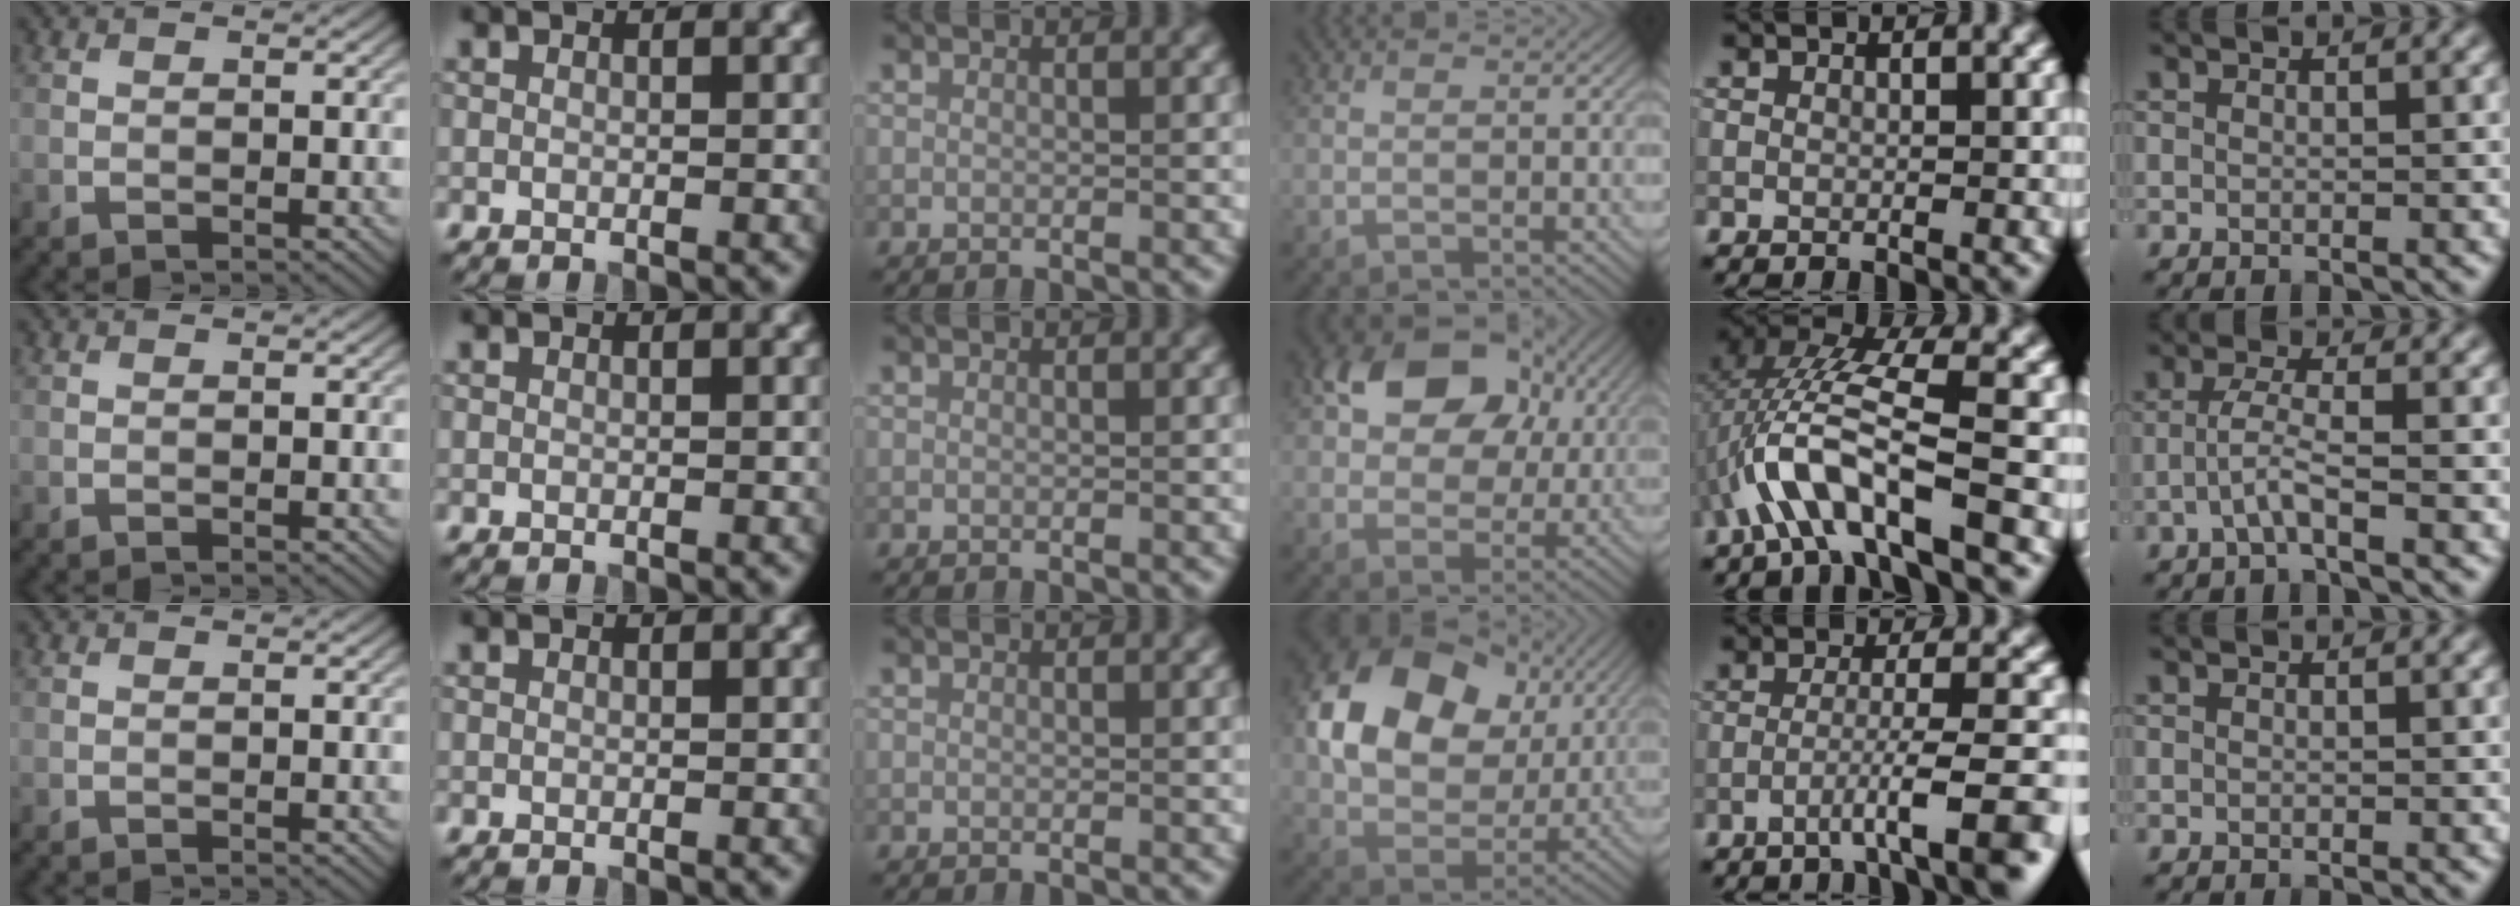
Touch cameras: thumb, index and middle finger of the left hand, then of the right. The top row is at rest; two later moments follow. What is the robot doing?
{"motion": "lift_and_place", "object": "calculator"}